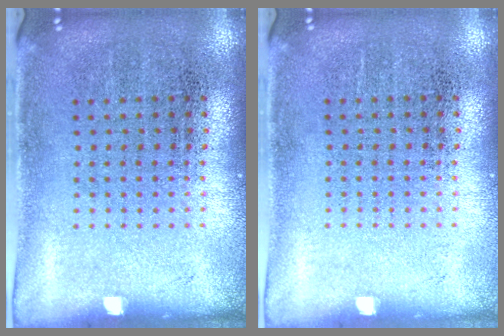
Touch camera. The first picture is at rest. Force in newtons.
{"total": 0.0}